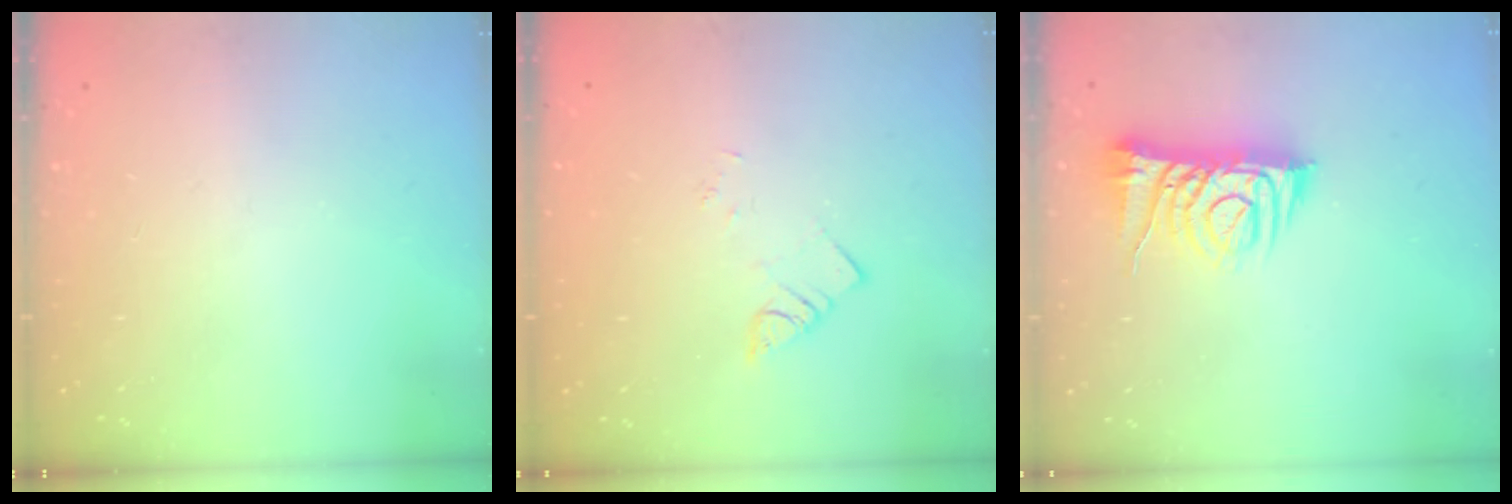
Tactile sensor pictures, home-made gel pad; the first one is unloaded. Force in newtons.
{"total": 2.2, "press": 2.2, "slide": 0.2}
{"total": 9.0, "press": 8.9, "slide": 1.4}